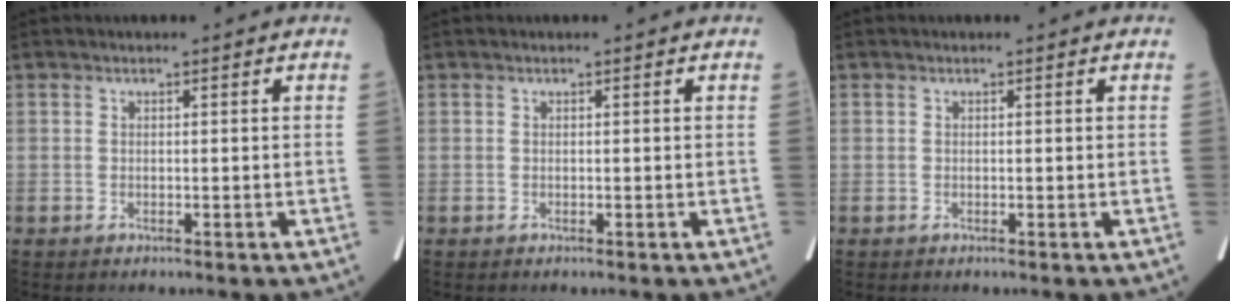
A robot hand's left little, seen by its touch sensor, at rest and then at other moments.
{"total": 0.0}
{"total": 0.0}